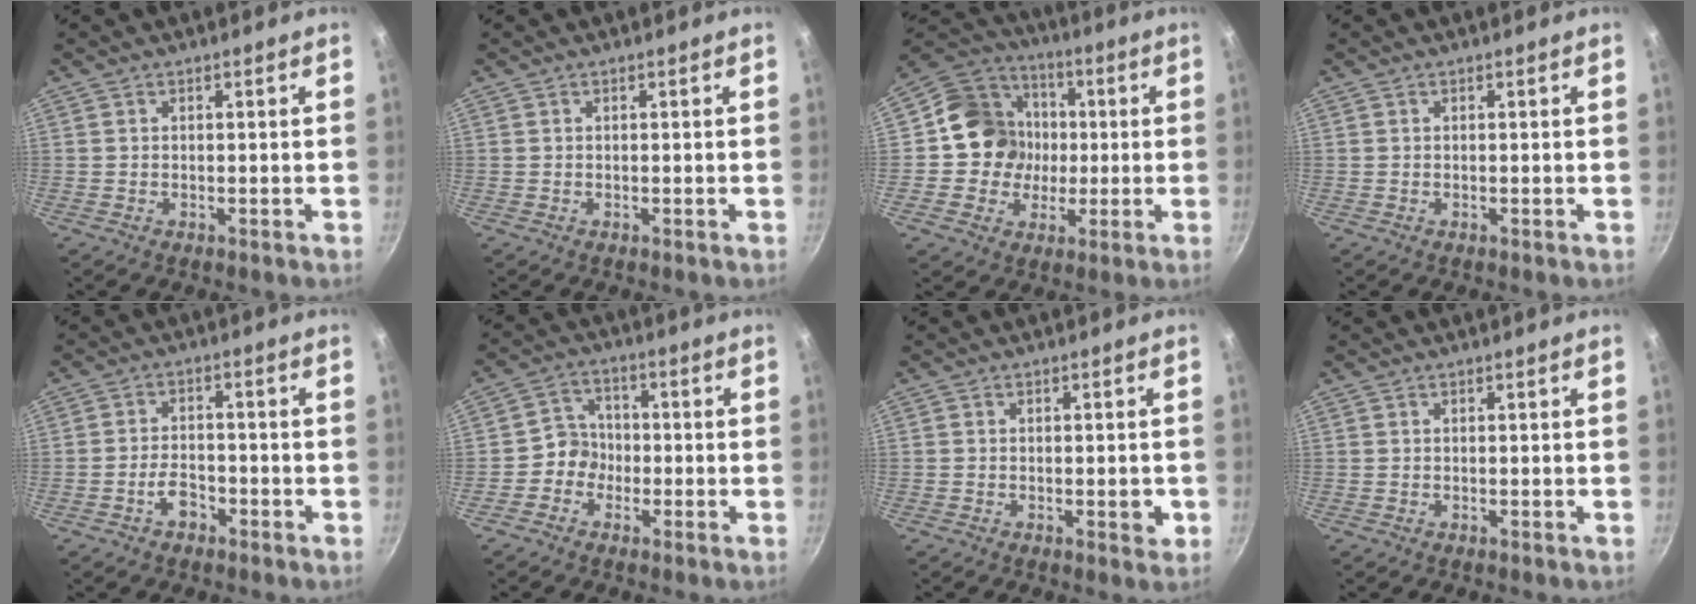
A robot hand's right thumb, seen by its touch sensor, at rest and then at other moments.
{"total": 0.0}
{"total": 14.1, "force": [0.2, 13.0, 5.5], "torque": [-0.062, 0.023, -0.009]}
{"total": 0.0}
{"total": 4.5, "force": [-2.5, 2.6, 2.6], "torque": [-0.034, 0.026, -0.043]}
{"total": 5.0, "force": [-1.6, 4.5, 1.5], "torque": [0.011, 0.023, -0.039]}
{"total": 2.9, "force": [-0.7, 1.3, 2.5], "torque": [-0.023, 0.001, -0.011]}
{"total": 0.0}